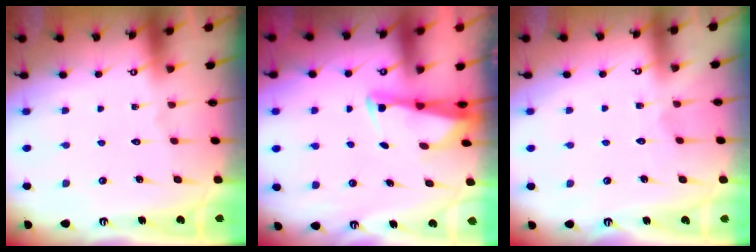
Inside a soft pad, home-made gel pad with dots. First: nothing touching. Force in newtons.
{"total": 2.8, "press": 2.7, "slide": 0.6}
{"total": 2.8, "press": 2.8, "slide": 0.3}